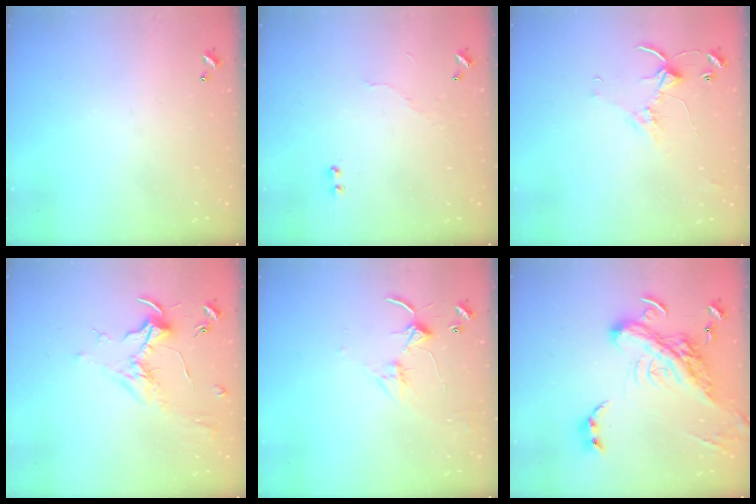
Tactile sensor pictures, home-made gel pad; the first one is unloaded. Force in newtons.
{"total": 4.6, "press": 4.6, "slide": 0.3}
{"total": 2.8, "press": 2.8, "slide": 0.4}
{"total": 1.7, "press": 1.5, "slide": 0.8}
{"total": 2.8, "press": 2.8, "slide": 0.4}
{"total": 10.0, "press": 9.8, "slide": 2.3}